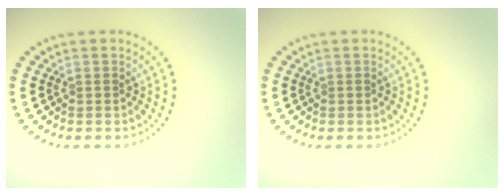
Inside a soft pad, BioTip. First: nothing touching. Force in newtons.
{"total": 0.0}